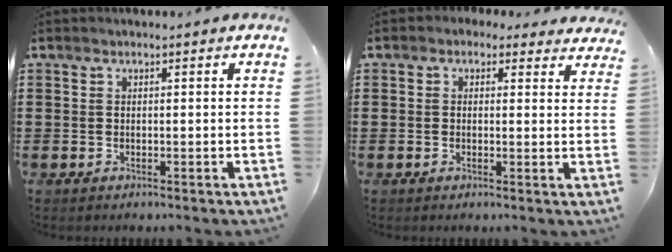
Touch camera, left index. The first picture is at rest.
{"total": 1.6, "force": [1.1, 1.0, 0.5], "torque": [-0.015, 0.006, 0.019]}